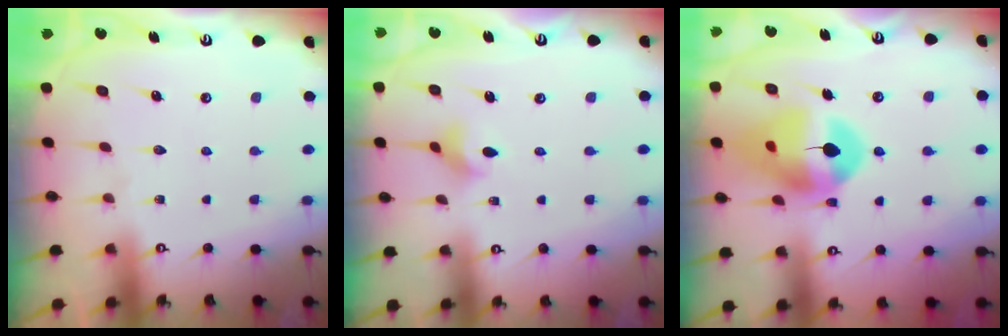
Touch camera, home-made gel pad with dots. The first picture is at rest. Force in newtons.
{"total": 3.9, "press": 3.9, "slide": 0.3}
{"total": 14.8, "press": 14.7, "slide": 1.7}